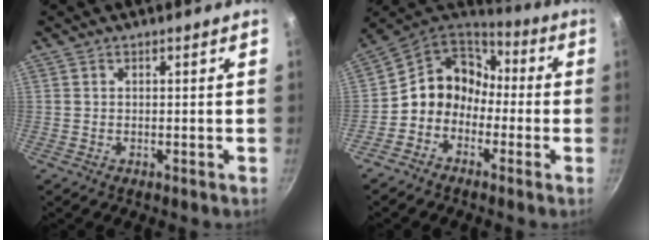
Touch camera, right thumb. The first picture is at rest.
{"total": 11.3, "force": [-2.3, 9.6, 5.5], "torque": [-0.055, 0.054, -0.065]}